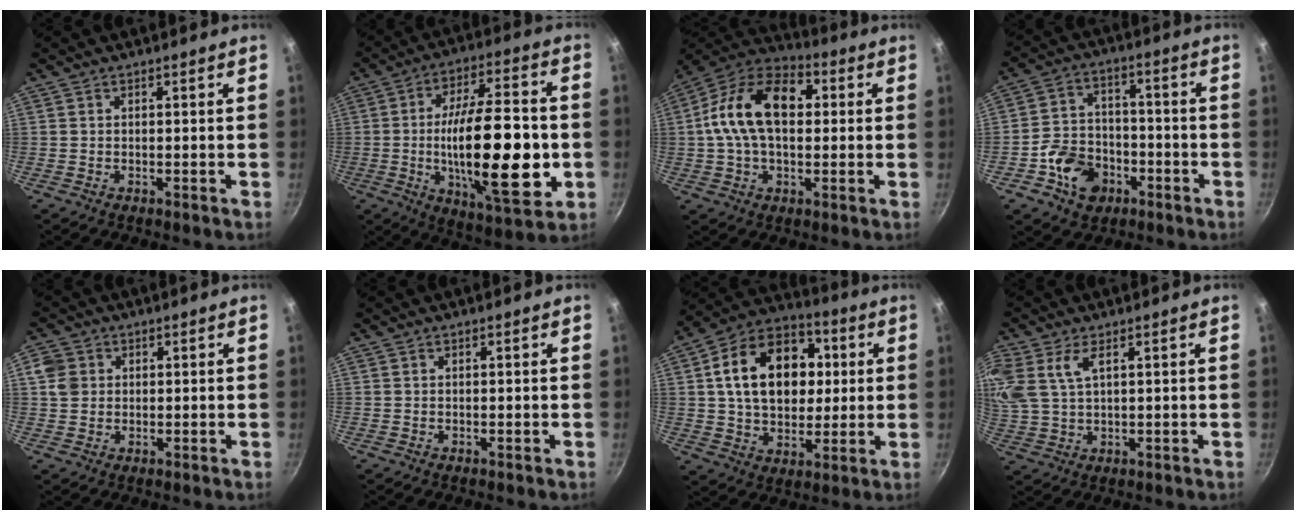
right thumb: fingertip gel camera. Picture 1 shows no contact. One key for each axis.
{"total": 25.1, "fx": -3.4, "fy": 9.1, "fz": 23.1, "tx": -0.359, "ty": 0.009, "tz": -0.049}
{"total": 18.1, "fx": 2.2, "fy": 11.3, "fz": 13.9, "tx": -0.219, "ty": 0.033, "tz": 0.016}
{"total": 11.3, "fx": -4.8, "fy": 8.7, "fz": 5.4, "tx": -0.073, "ty": 0.044, "tz": -0.085}
{"total": 4.6, "fx": 1.0, "fy": 4.1, "fz": 1.9, "tx": -0.018, "ty": 0.004, "tz": 0.015}
{"total": 0.0}
{"total": 20.8, "fx": 3.5, "fy": 14.8, "fz": 14.2, "tx": -0.198, "ty": 0.021, "tz": 0.049}
{"total": 10.3, "fx": 4.6, "fy": 5.8, "fz": 7.1, "tx": -0.157, "ty": 0.005, "tz": 0.096}